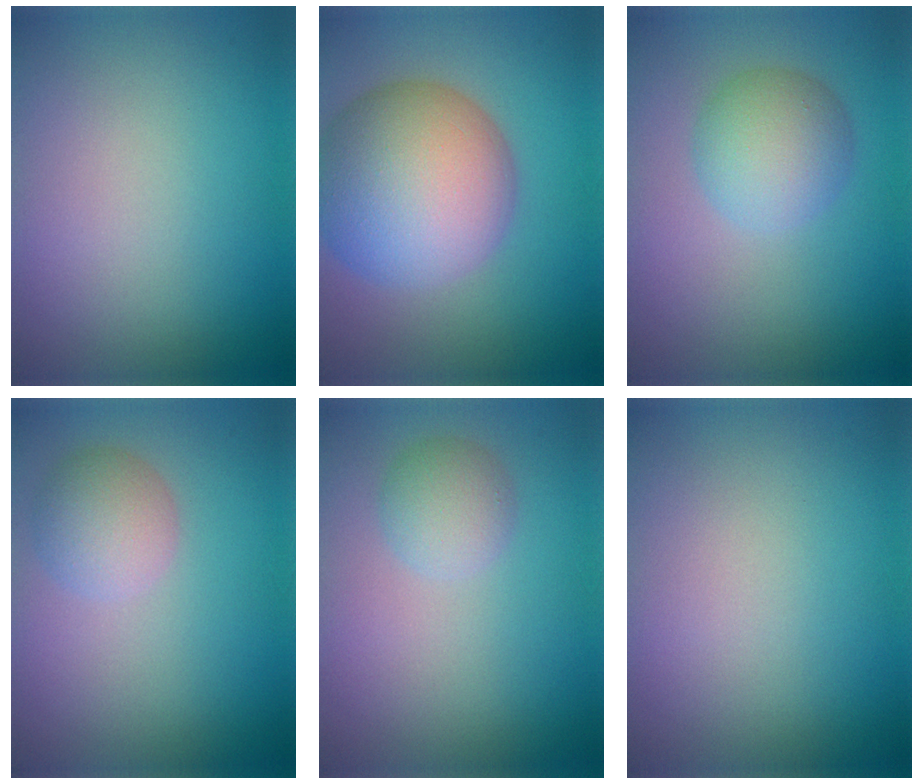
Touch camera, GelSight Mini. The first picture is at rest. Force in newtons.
{"total": 11.3, "press": 11.3, "slide": 0.4}
{"total": 4.1, "press": 4.1, "slide": 0.1}
{"total": 2.7, "press": 2.7, "slide": 0.2}
{"total": 2.2, "press": 2.2, "slide": 0.2}
{"total": 0.0}